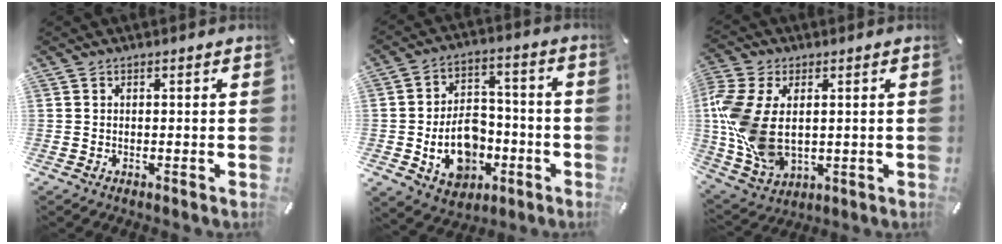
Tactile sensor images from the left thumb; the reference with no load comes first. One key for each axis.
{"total": 13.2, "fx": -3.7, "fy": 10.0, "fz": 7.8, "tx": -0.118, "ty": 0.018, "tz": -0.059}
{"total": 13.6, "fx": 1.4, "fy": 9.6, "fz": 9.6, "tx": -0.226, "ty": -0.005, "tz": 0.027}